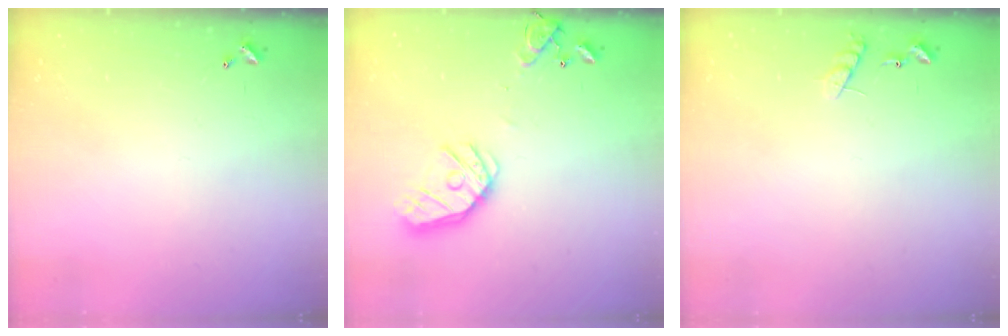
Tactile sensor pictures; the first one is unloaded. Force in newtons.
{"total": 15.8, "press": 15.5, "slide": 2.5}
{"total": 6.7, "press": 6.7, "slide": 0.4}